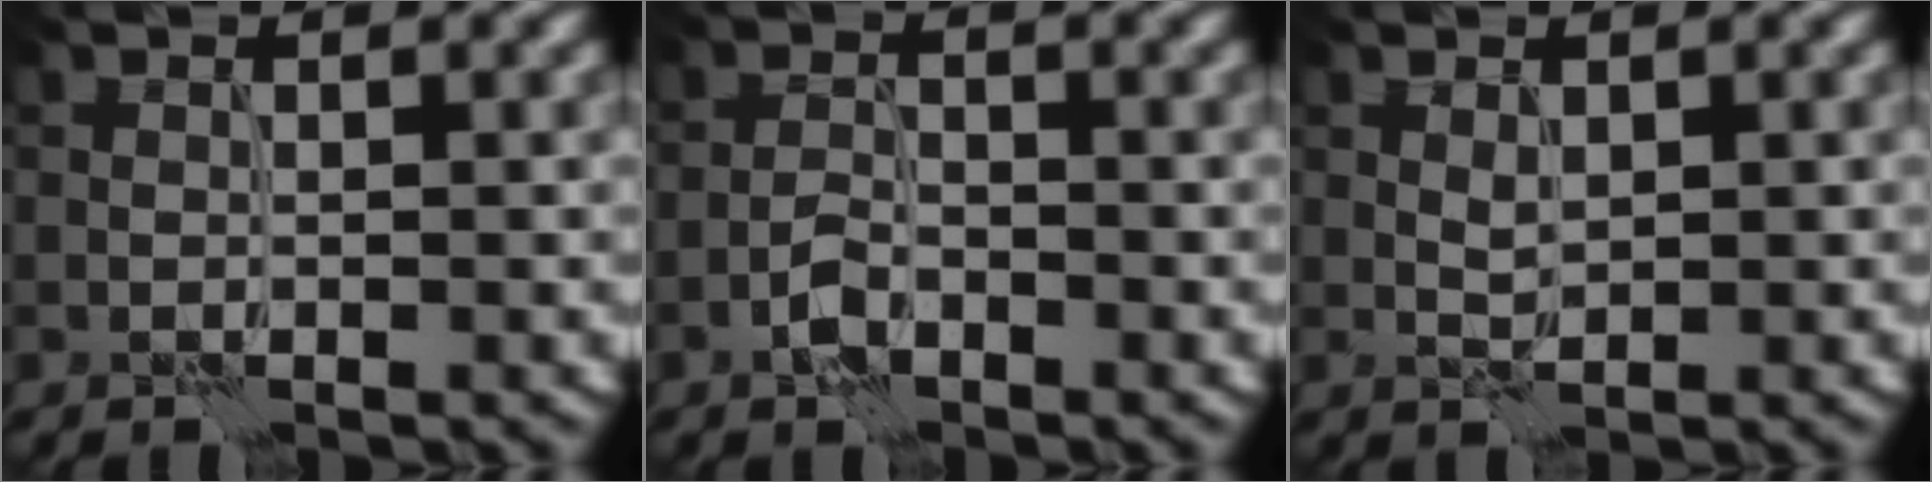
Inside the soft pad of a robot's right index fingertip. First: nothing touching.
{"total": 2.0, "force": [-1.2, 0.9, 1.2], "torque": [-0.021, 0.006, -0.027]}
{"total": 0.9, "force": [0.5, 0.4, 0.7], "torque": [-0.019, 0.000, 0.013]}